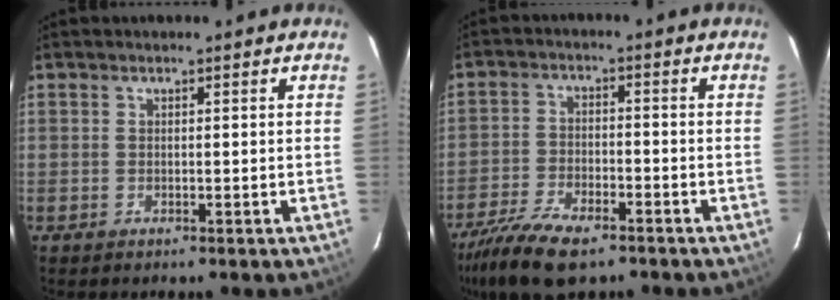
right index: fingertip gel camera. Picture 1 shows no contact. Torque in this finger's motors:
{"motor_torque": [0.98, -0.95, 0.35, 0.05]}